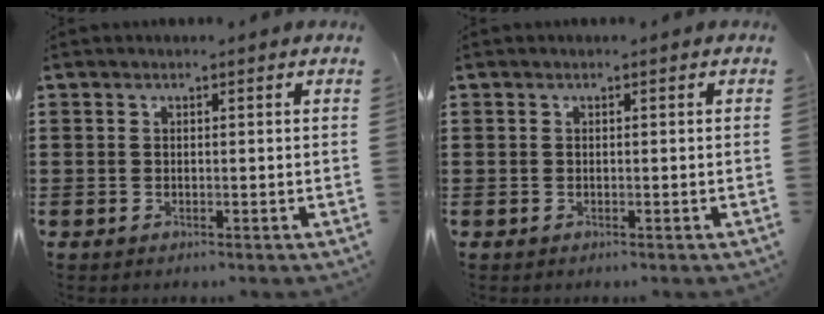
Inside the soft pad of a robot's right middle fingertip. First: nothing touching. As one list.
[{"total": 0.0}]